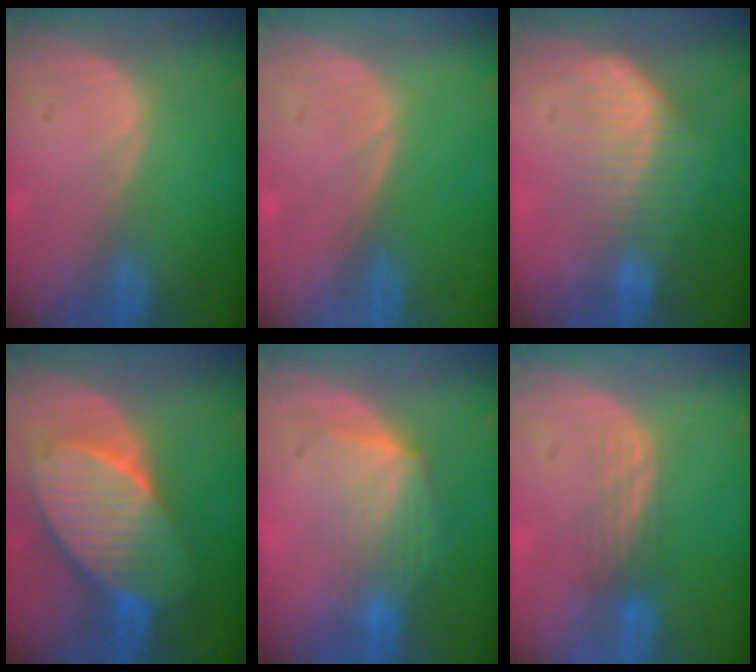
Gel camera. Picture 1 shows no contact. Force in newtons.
{"total": 0.0}
{"total": 7.5, "press": 6.3, "slide": 4.0}
{"total": 10.6, "press": 10.6, "slide": 0.7}
{"total": 7.2, "press": 6.6, "slide": 2.9}
{"total": 3.4, "press": 3.0, "slide": 1.7}